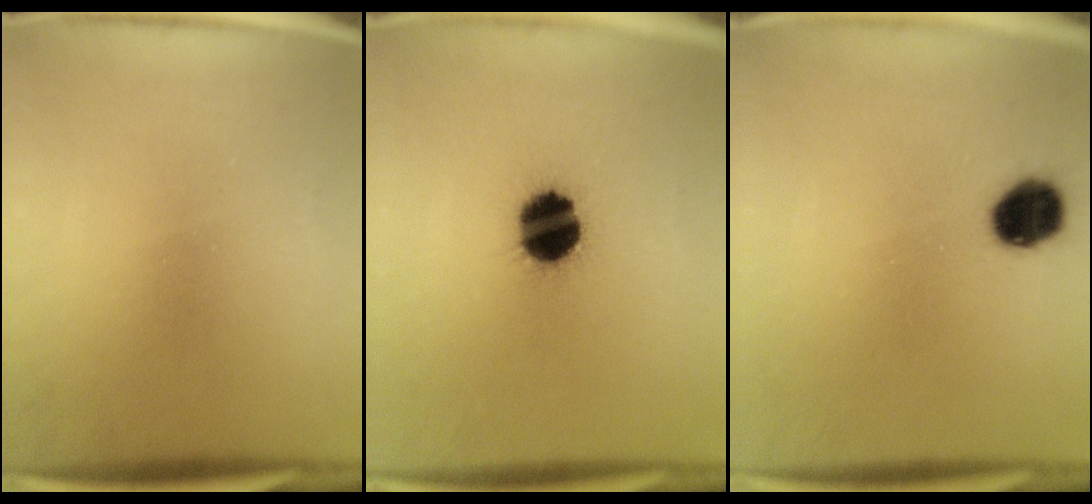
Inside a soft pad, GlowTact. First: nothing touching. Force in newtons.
{"total": 15.1}
{"total": 8.6}